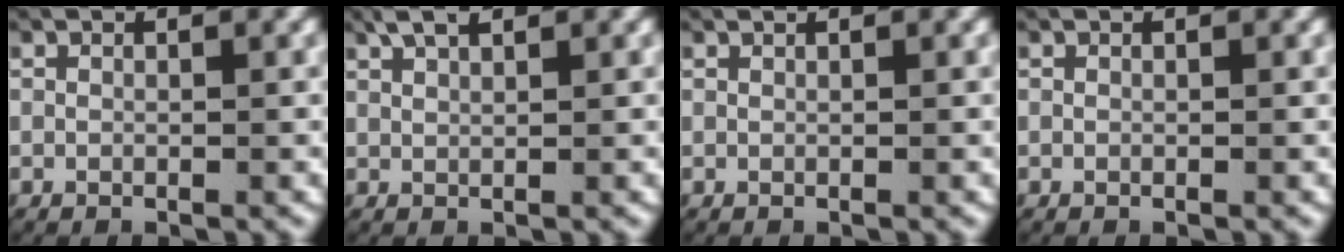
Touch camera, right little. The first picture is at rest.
{"total": 1.9, "force": [1.7, -0.1, 0.8], "torque": [-0.029, 0.000, 0.039]}
{"total": 0.0}
{"total": 0.0}